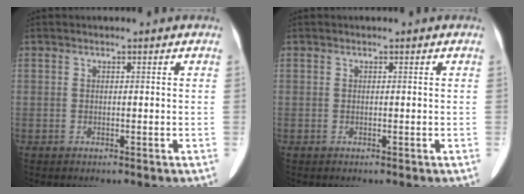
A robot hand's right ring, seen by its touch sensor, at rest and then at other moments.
{"total": 0.0}